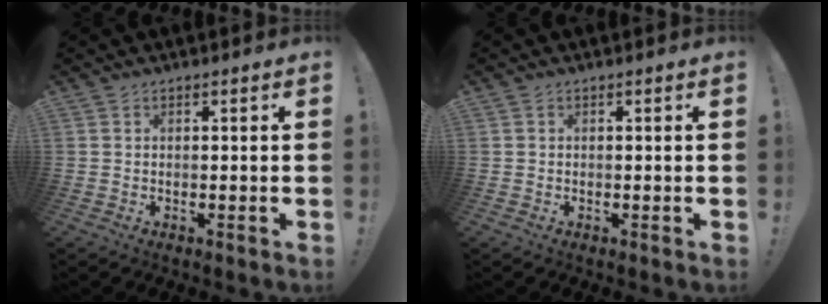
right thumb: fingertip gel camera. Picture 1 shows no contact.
{"total": 0.0}